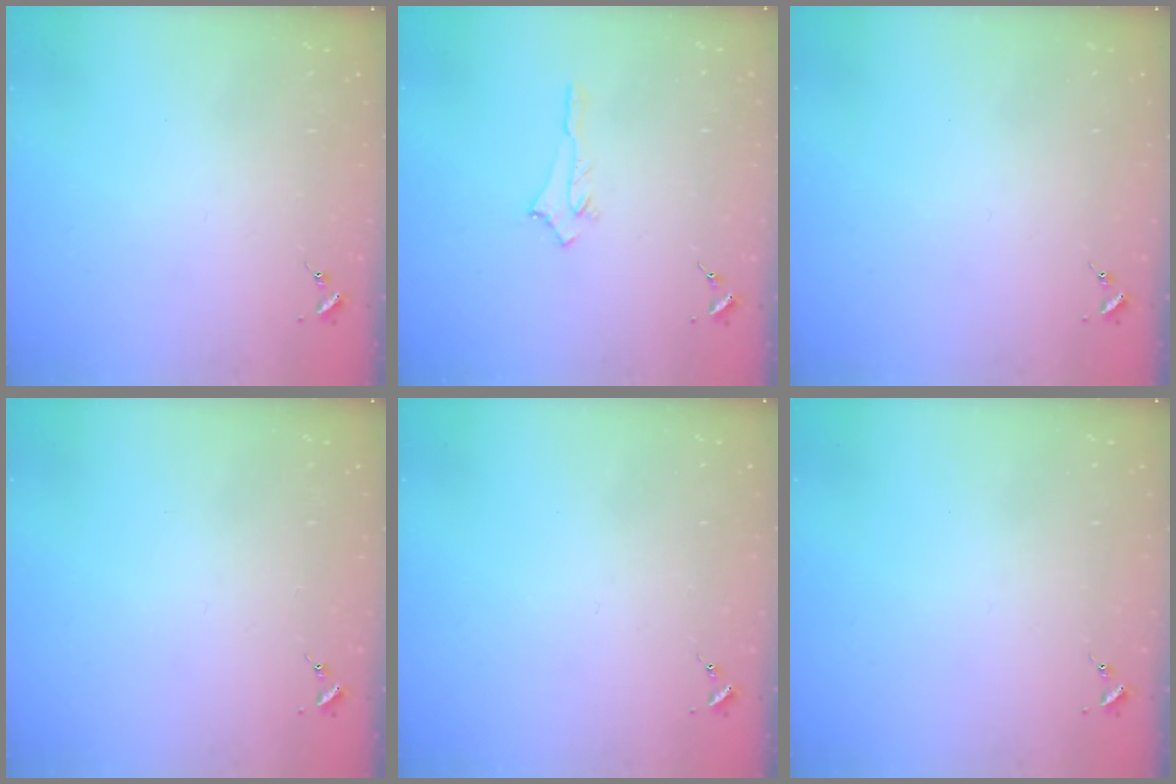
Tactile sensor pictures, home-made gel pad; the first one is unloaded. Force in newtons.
{"total": 2.8, "press": 2.8, "slide": 0.4}
{"total": 0.0}
{"total": 0.0}
{"total": 0.0}
{"total": 0.0}